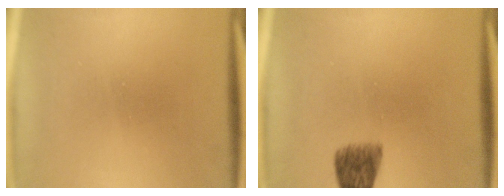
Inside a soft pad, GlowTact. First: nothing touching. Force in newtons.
{"total": 5.4}